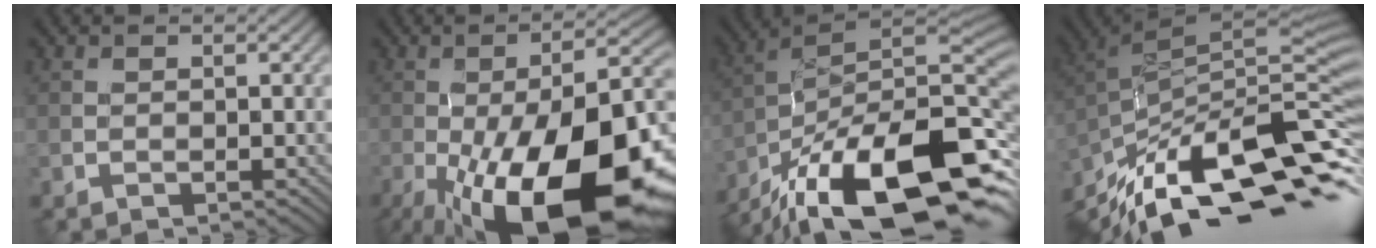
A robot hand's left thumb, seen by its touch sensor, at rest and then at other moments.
{"total": 22.5, "force": [-9.2, 8.7, 18.6], "torque": [-0.281, -0.031, -0.132]}
{"total": 19.5, "force": [-11.9, 6.8, 13.8], "torque": [-0.244, 0.005, -0.200]}
{"total": 16.4, "force": [-9.2, 5.9, 12.2], "torque": [-0.248, 0.002, -0.163]}